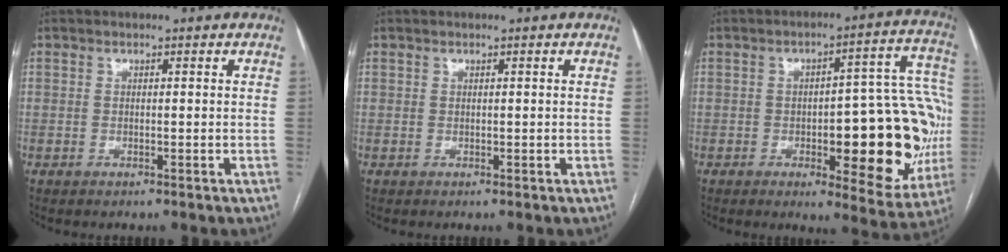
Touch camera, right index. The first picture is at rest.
{"total": 0.0}
{"total": 21.2, "force": [-3.3, 7.3, 19.6], "torque": [-0.190, 0.036, -0.025]}